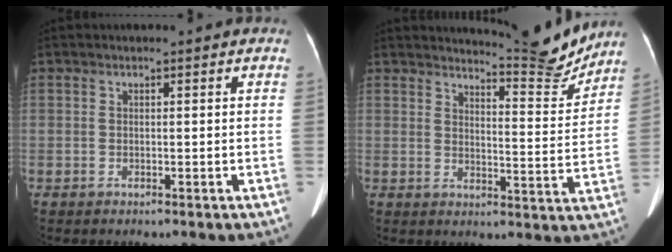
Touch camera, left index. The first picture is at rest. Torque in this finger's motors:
{"motor_torque": [-0.22, -0.61, 0.07, 0.03]}